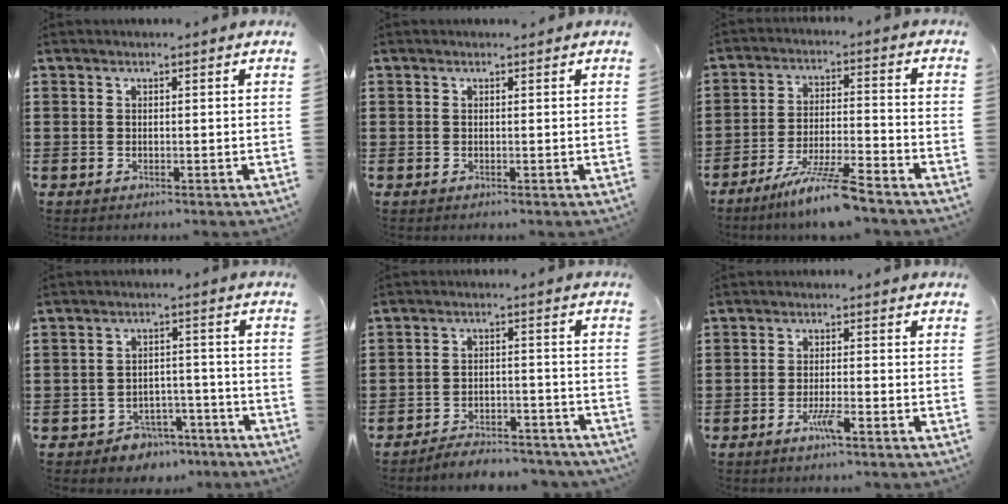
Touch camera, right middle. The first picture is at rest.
{"total": 0.0}
{"total": 8.0, "force": [-6.5, 0.1, 4.8], "torque": [-0.099, -0.012, -0.124]}
{"total": 3.9, "force": [-3.6, 1.3, 0.4], "torque": [-0.012, 0.011, -0.075]}
{"total": 4.1, "force": [-4.1, 0.3, 0.4], "torque": [-0.011, 0.006, -0.086]}
{"total": 3.3, "force": [-1.9, 0.3, 2.7], "torque": [-0.052, -0.002, -0.035]}